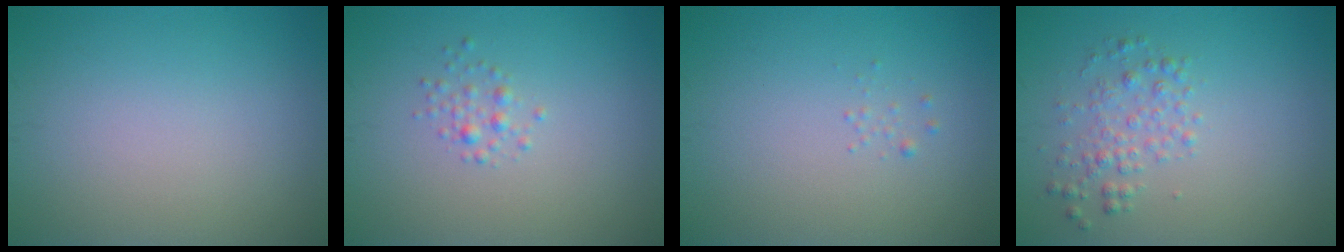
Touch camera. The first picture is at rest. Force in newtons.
{"total": 1.2, "press": 1.2, "slide": 0.0}
{"total": 0.7, "press": 0.7, "slide": 0.1}
{"total": 2.2, "press": 2.2, "slide": 0.1}